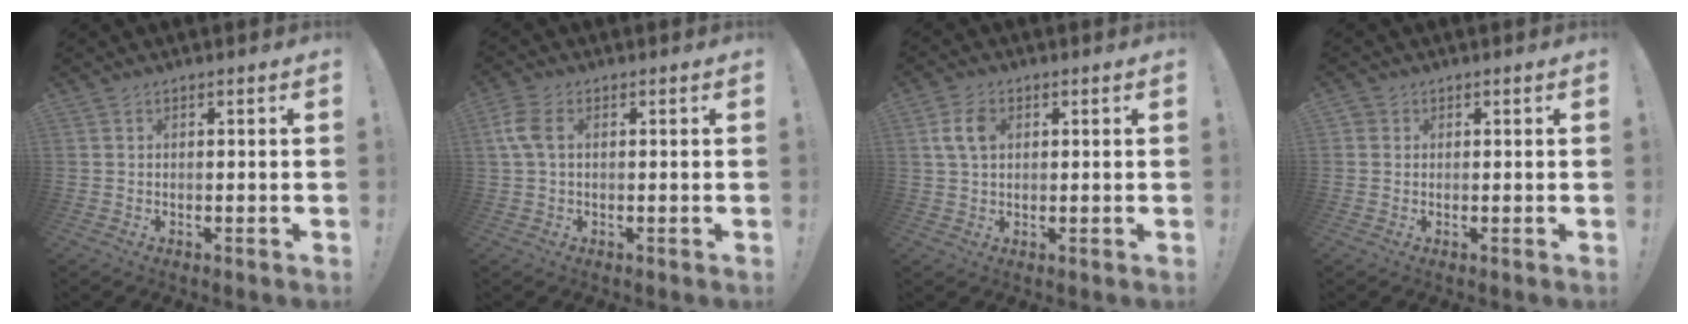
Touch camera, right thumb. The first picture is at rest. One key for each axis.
{"total": 5.3, "fx": 0.9, "fy": 3.0, "fz": 4.2, "tx": -0.106, "ty": 0.005, "tz": 0.015}
{"total": 6.4, "fx": 1.5, "fy": 4.1, "fz": 4.7, "tx": -0.095, "ty": 0.009, "tz": 0.031}
{"total": 1.2, "fx": 0.4, "fy": 1.1, "fz": 0.3, "tx": -0.006, "ty": 0.002, "tz": 0.007}